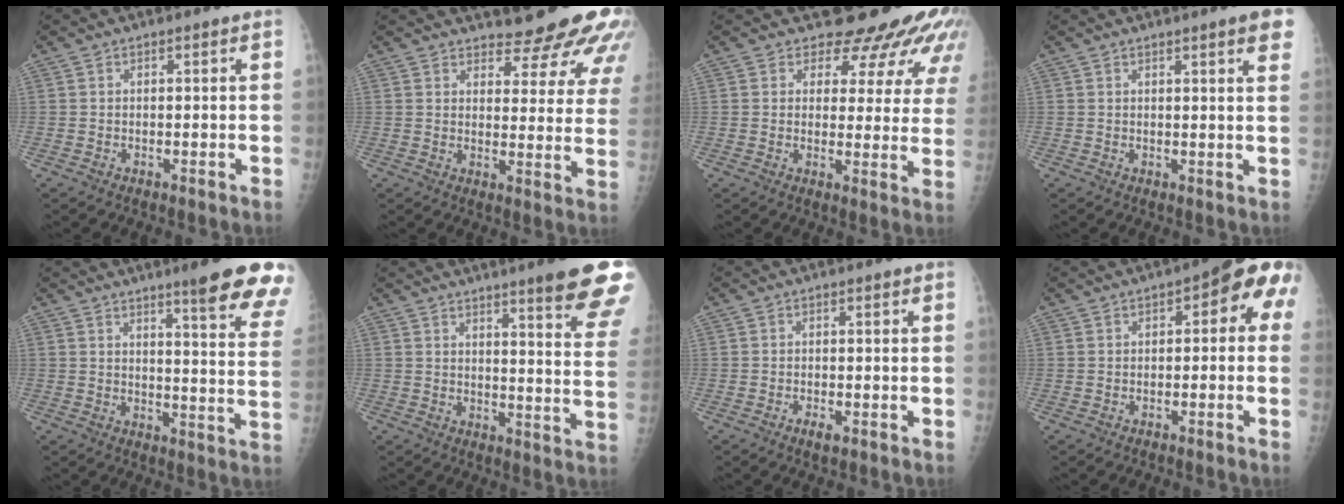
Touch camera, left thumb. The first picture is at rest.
{"total": 15.4, "force": [13.3, 4.3, 6.4], "torque": [-0.043, -0.094, 0.150]}
{"total": 13.6, "force": [11.4, 5.9, 4.5], "torque": [-0.011, -0.072, 0.116]}
{"total": 5.5, "force": [3.3, 0.3, 4.4], "torque": [-0.046, -0.007, 0.034]}
{"total": 15.8, "force": [11.0, 1.5, 11.1], "torque": [-0.112, -0.060, 0.129]}
{"total": 17.0, "force": [11.9, 1.5, 12.0], "torque": [-0.125, -0.064, 0.140]}
{"total": 1.7, "force": [-0.9, 0.7, 1.2], "torque": [-0.024, 0.000, -0.015]}
{"total": 8.0, "force": [1.0, 3.9, 6.9], "torque": [-0.048, 0.031, -0.003]}